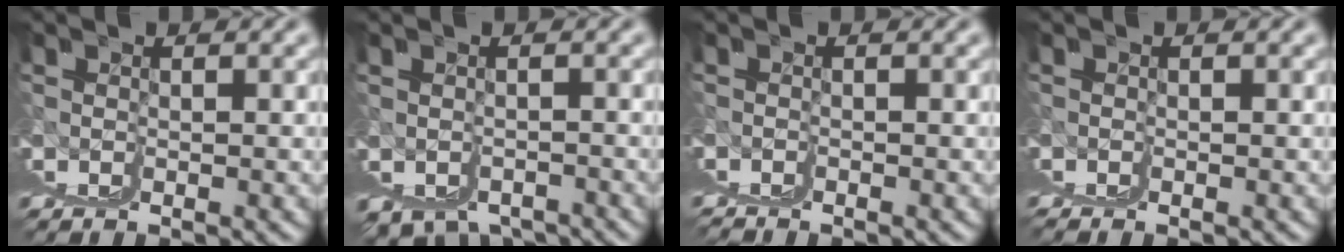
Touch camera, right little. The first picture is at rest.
{"total": 3.5, "force": [-0.8, 1.8, 2.9], "torque": [-0.048, -0.016, -0.003]}
{"total": 1.8, "force": [0.9, -0.2, 1.6], "torque": [-0.018, 0.008, 0.016]}
{"total": 0.7, "force": [0.4, -0.2, 0.5], "torque": [-0.005, 0.005, 0.007]}